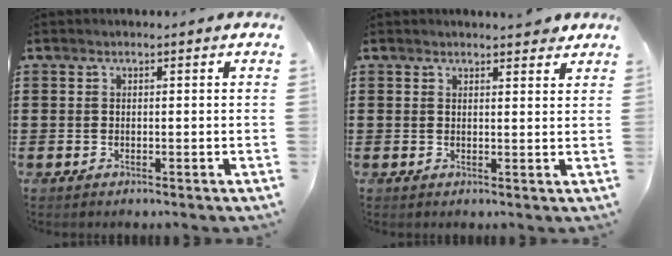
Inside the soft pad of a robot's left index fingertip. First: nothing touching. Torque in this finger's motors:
{"motor_torque": [-0.05, 0.00, -0.02, 0.00]}